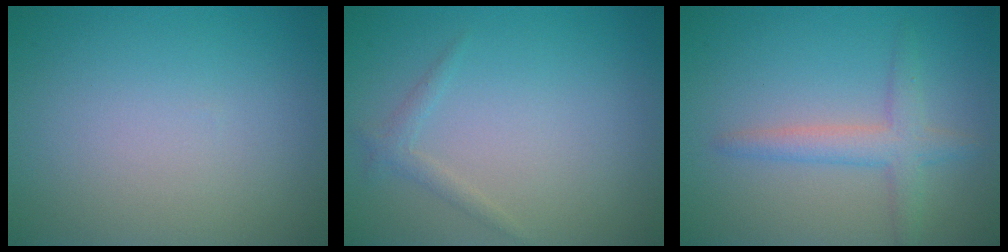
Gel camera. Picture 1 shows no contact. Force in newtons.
{"total": 1.1, "press": 1.1, "slide": 0.1}
{"total": 2.9, "press": 2.9, "slide": 0.2}